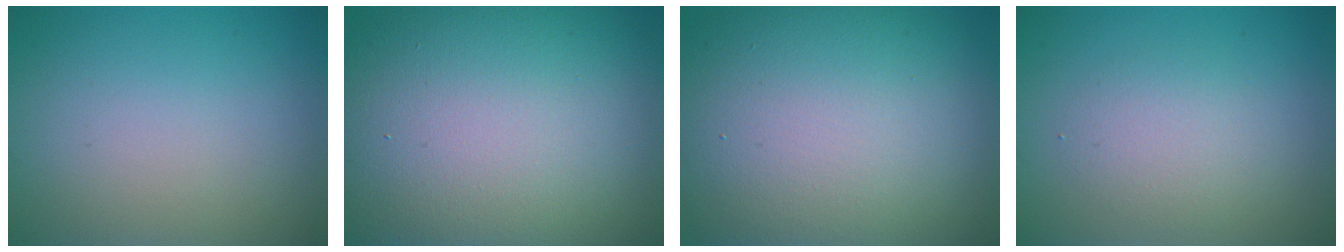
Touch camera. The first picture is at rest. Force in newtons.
{"total": 19.4, "press": 19.4, "slide": 0.6}
{"total": 16.9, "press": 16.9, "slide": 0.6}
{"total": 2.4, "press": 2.4, "slide": 0.2}